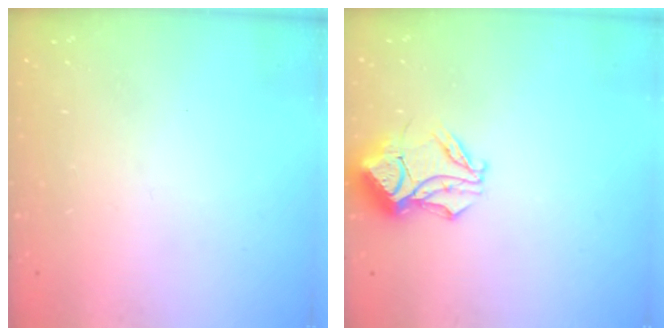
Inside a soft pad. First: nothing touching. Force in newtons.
{"total": 13.1, "press": 13.1, "slide": 0.2}